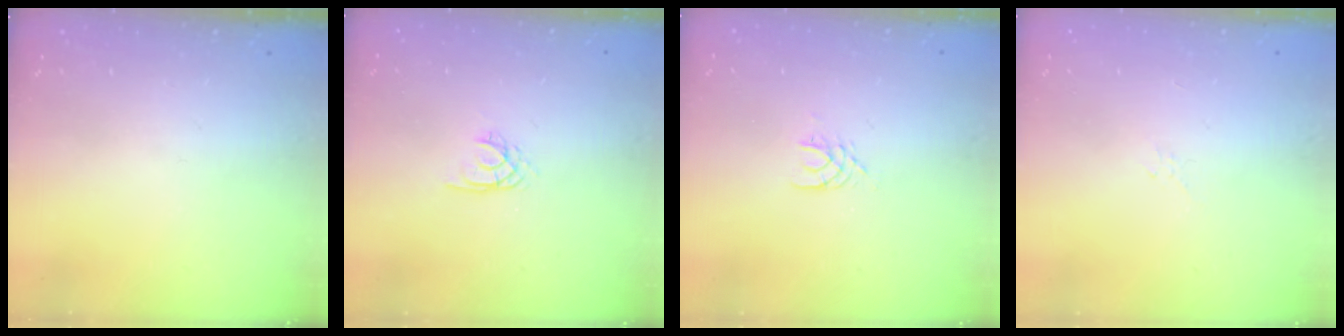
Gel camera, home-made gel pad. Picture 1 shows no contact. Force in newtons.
{"total": 2.0, "press": 1.9, "slide": 0.4}
{"total": 3.4, "press": 3.4, "slide": 0.4}
{"total": 2.1, "press": 2.0, "slide": 0.6}